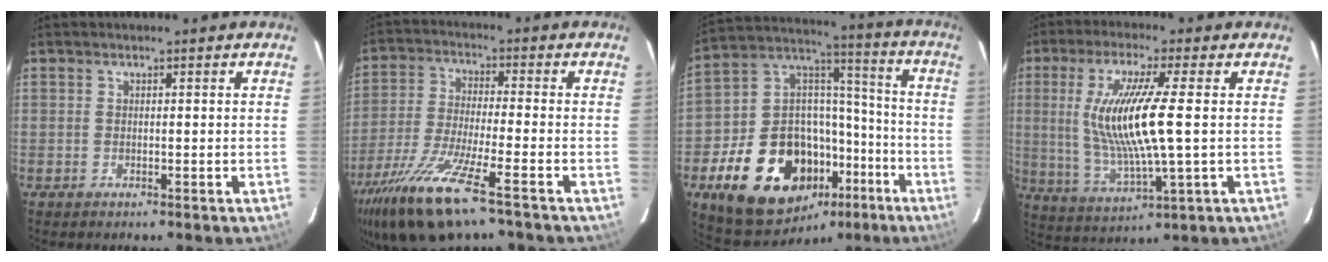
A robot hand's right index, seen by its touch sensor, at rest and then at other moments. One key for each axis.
{"total": 15.6, "fx": -10.4, "fy": 2.3, "fz": 11.4, "tx": -0.240, "ty": -0.046, "tz": -0.195}
{"total": 24.7, "fx": -12.0, "fy": 16.6, "fz": 13.8, "tx": -0.292, "ty": 0.046, "tz": -0.165}
{"total": 14.4, "fx": 1.2, "fy": 1.4, "fz": 14.3, "tx": -0.278, "ty": -0.014, "tz": 0.035}